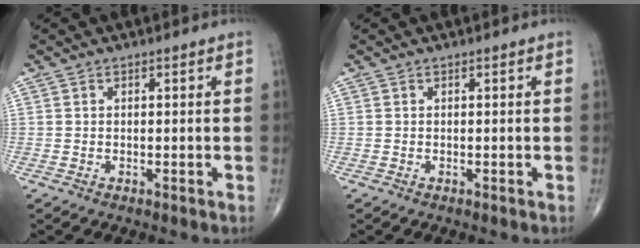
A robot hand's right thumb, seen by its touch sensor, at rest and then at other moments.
{"total": 0.0}